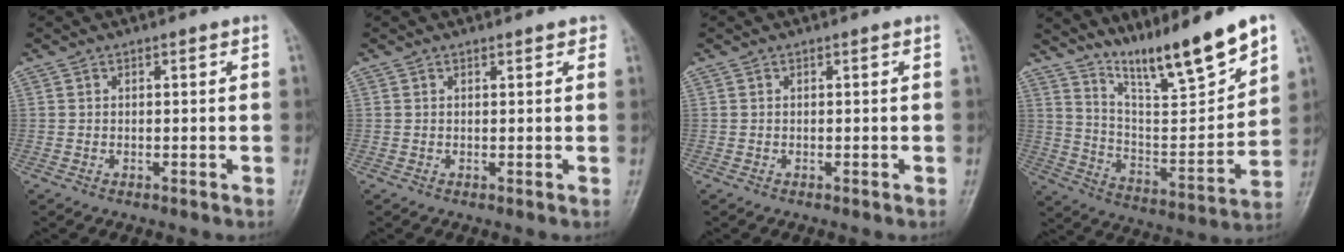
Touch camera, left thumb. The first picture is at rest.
{"total": 1.4, "force": [1.0, 0.6, 0.6], "torque": [0.001, -0.001, 0.008]}
{"total": 0.0}
{"total": 17.1, "force": [12.9, 2.0, 11.1], "torque": [-0.156, -0.078, 0.231]}